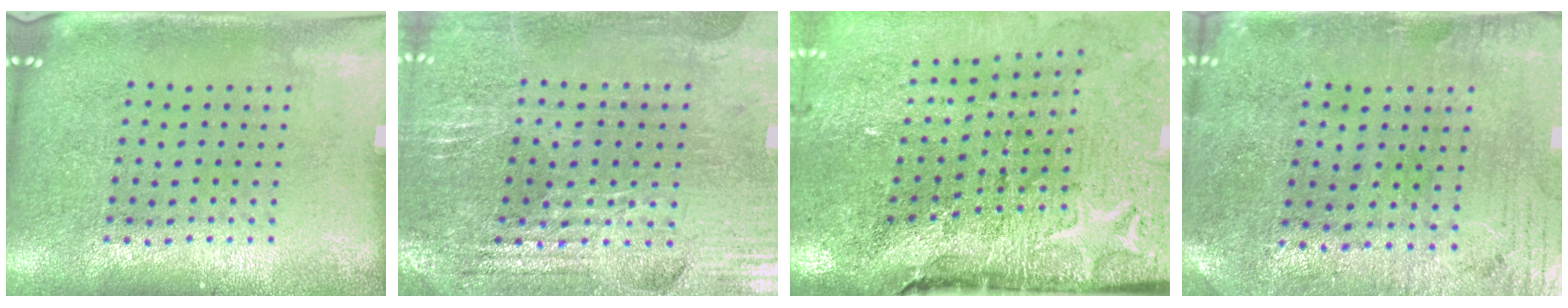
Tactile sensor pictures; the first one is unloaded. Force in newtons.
{"total": 2.9, "press": 2.9, "slide": 0.5}
{"total": 4.5, "press": 3.5, "slide": 2.7}
{"total": 0.6, "press": 0.4, "slide": 0.5}